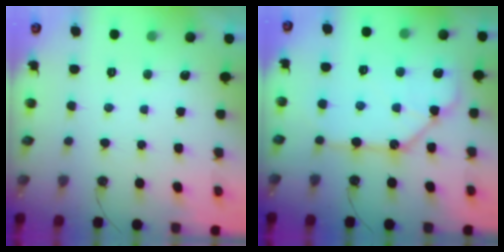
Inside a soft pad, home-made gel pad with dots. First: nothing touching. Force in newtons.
{"total": 12.8, "press": 12.7, "slide": 1.3}